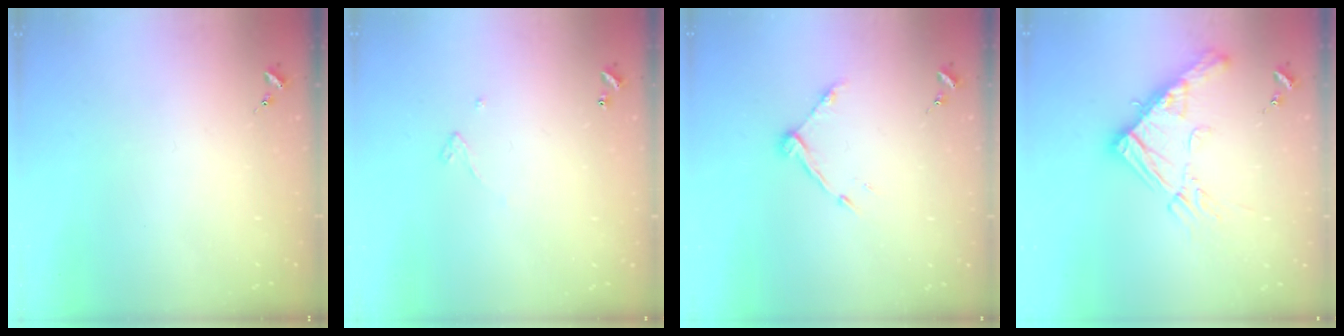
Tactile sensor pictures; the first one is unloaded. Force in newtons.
{"total": 3.2, "press": 3.2, "slide": 0.1}
{"total": 8.7, "press": 8.7, "slide": 0.5}
{"total": 16.4, "press": 16.4, "slide": 1.8}